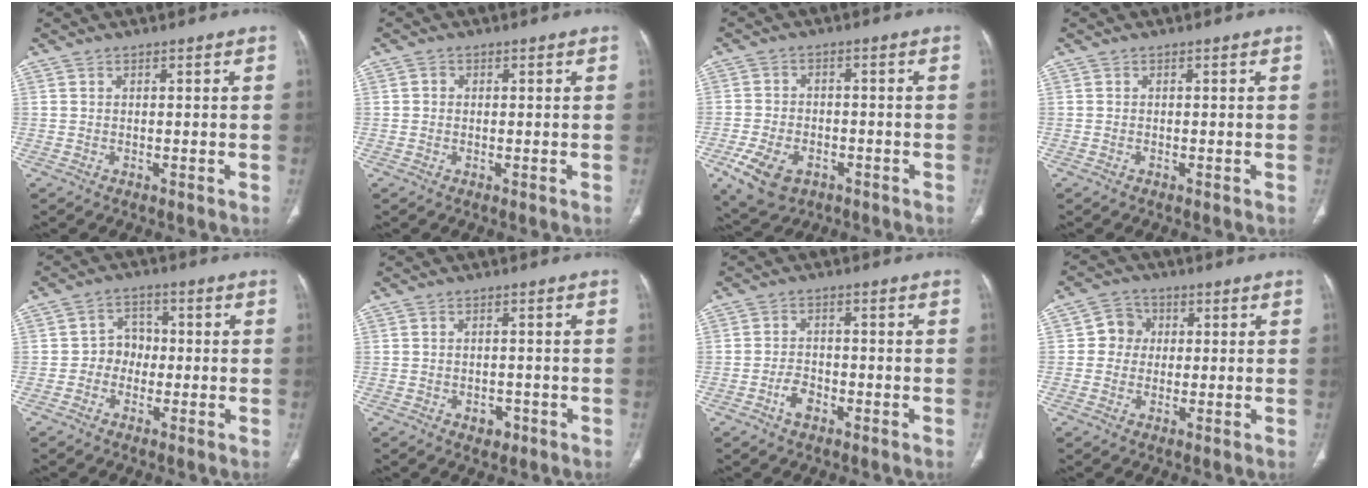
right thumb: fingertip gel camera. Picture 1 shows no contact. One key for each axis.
{"total": 1.1, "fx": 0.0, "fy": 1.0, "fz": 0.4, "tx": -0.002, "ty": 0.003, "tz": -0.001}
{"total": 9.6, "fx": -4.6, "fy": 6.3, "fz": 5.6, "tx": -0.103, "ty": 0.016, "tz": -0.072}
{"total": 0.0}
{"total": 4.9, "fx": -0.9, "fy": 4.3, "fz": 2.1, "tx": -0.002, "ty": 0.019, "tz": -0.028}
{"total": 2.6, "fx": -1.3, "fy": 1.9, "fz": 1.3, "tx": -0.009, "ty": 0.006, "tz": -0.011}
{"total": 3.8, "fx": -2.0, "fy": 2.4, "fz": 2.2, "tx": -0.034, "ty": 0.018, "tz": -0.035}
{"total": 5.0, "fx": 0.5, "fy": 4.8, "fz": 1.6, "tx": 0.002, "ty": 0.009, "tz": 0.001}